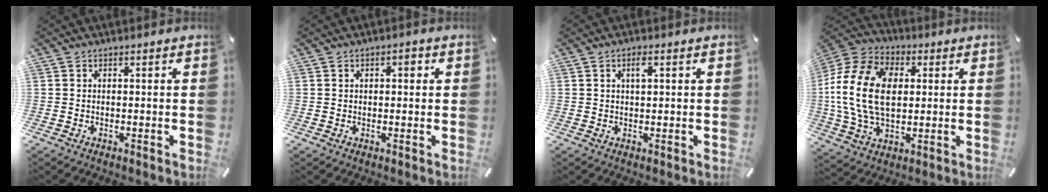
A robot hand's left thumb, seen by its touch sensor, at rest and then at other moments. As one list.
[{"total": 1.9, "force": [0.4, 1.2, 1.5], "torque": [-0.022, 0.005, 0.002]}, {"total": 2.6, "force": [1.0, 1.0, 2.2], "torque": [-0.039, 0.002, 0.014]}, {"total": 18.6, "force": [1.1, 13.1, 13.2], "torque": [-0.292, 0.012, 0.015]}]